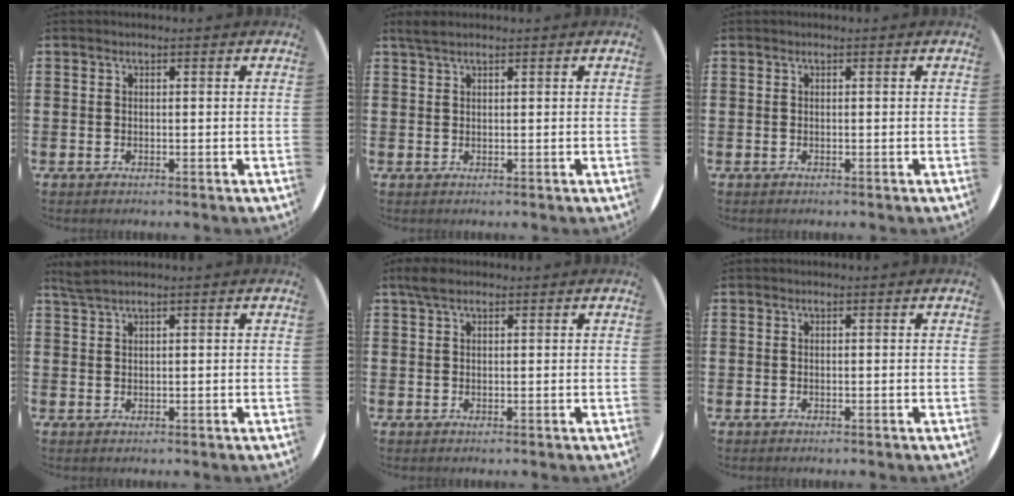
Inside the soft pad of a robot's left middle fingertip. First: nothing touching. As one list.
[{"total": 1.4, "force": [1.2, 0.3, 0.7], "torque": [-0.015, 0.004, 0.022]}, {"total": 0.0}, {"total": 1.5, "force": [1.3, -0.1, 0.8], "torque": [-0.015, 0.001, 0.025]}, {"total": 2.1, "force": [1.4, 0.9, 1.2], "torque": [-0.027, 0.006, 0.025]}, {"total": 0.0}]